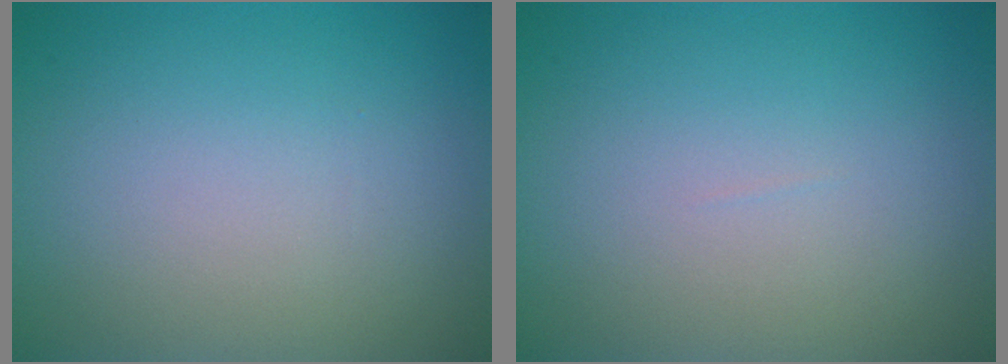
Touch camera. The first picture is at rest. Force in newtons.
{"total": 0.0}